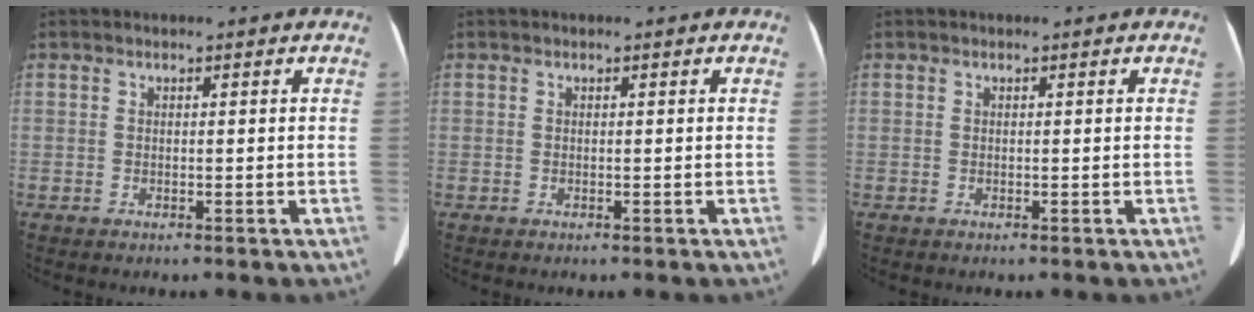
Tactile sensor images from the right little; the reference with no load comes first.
{"total": 0.0}
{"total": 0.0}